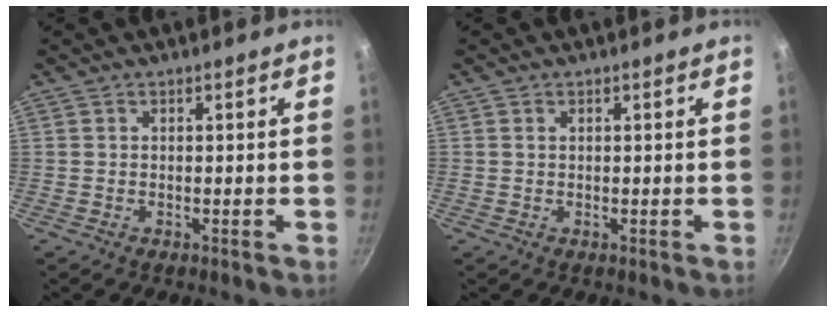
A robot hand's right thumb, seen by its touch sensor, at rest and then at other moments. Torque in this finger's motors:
{"motor_torque": [0.10, -0.16, 0.00, 0.60, -0.05]}